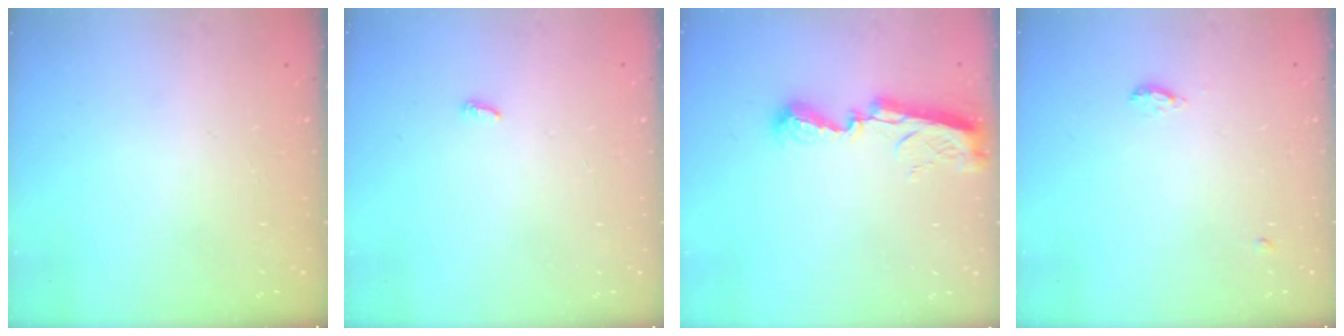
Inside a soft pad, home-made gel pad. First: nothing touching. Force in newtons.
{"total": 3.6, "press": 3.6, "slide": 0.4}
{"total": 9.1, "press": 9.1, "slide": 0.6}
{"total": 8.1, "press": 5.6, "slide": 5.8}